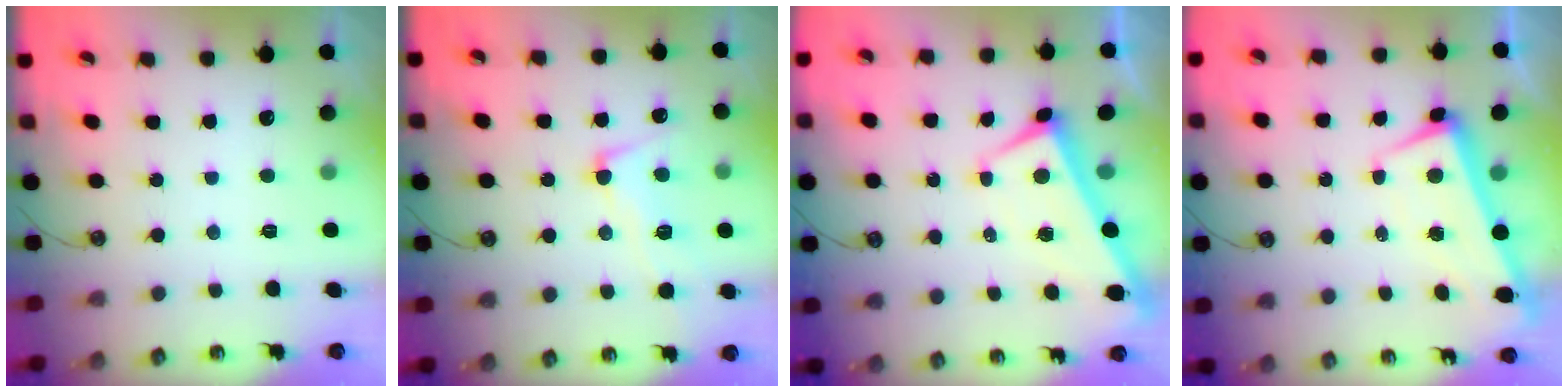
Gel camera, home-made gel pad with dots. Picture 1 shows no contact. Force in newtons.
{"total": 3.9, "press": 3.7, "slide": 1.2}
{"total": 2.3, "press": 2.2, "slide": 0.5}
{"total": 2.1, "press": 1.3, "slide": 1.6}